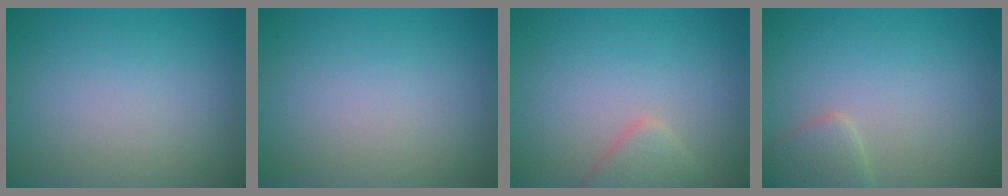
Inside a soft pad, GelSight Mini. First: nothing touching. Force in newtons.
{"total": 0.0}
{"total": 2.0, "press": 2.0, "slide": 0.1}
{"total": 2.3, "press": 2.3, "slide": 0.2}